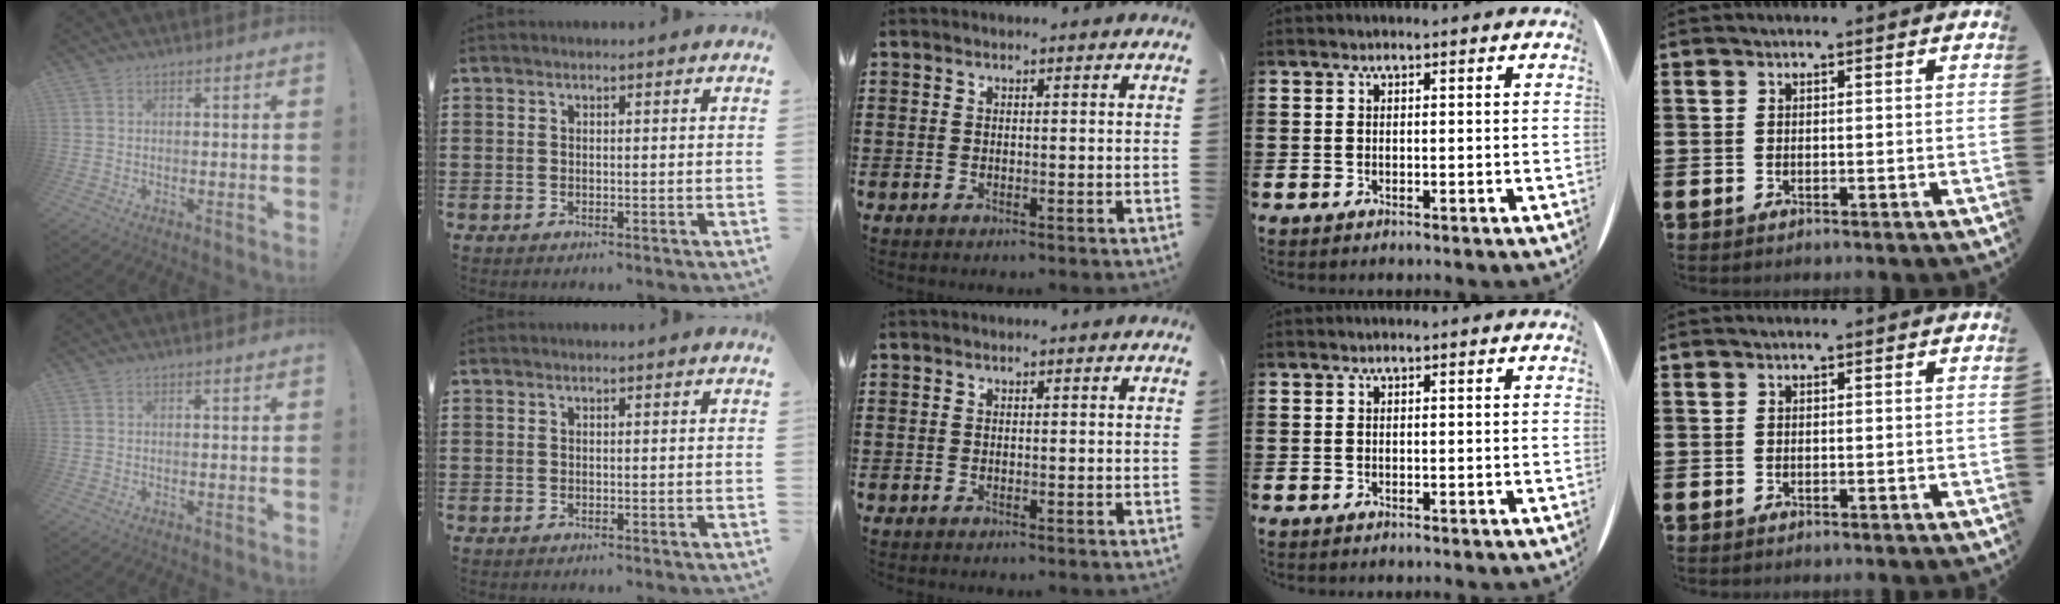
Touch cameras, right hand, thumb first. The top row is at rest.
{}